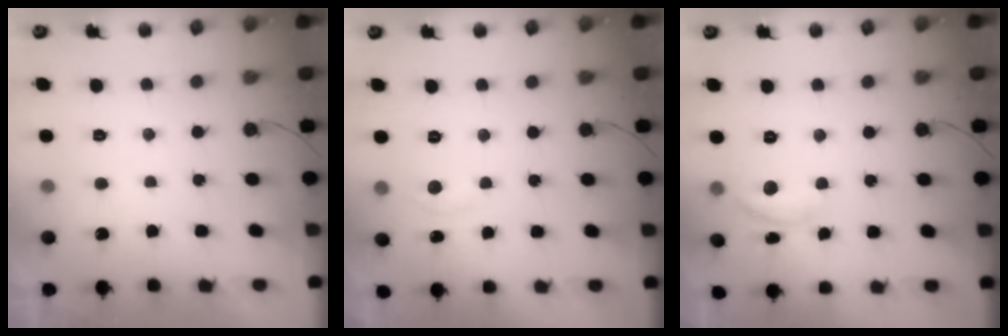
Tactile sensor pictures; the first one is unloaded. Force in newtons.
{"total": 2.8, "press": 2.8, "slide": 0.4}
{"total": 8.5, "press": 8.4, "slide": 0.6}